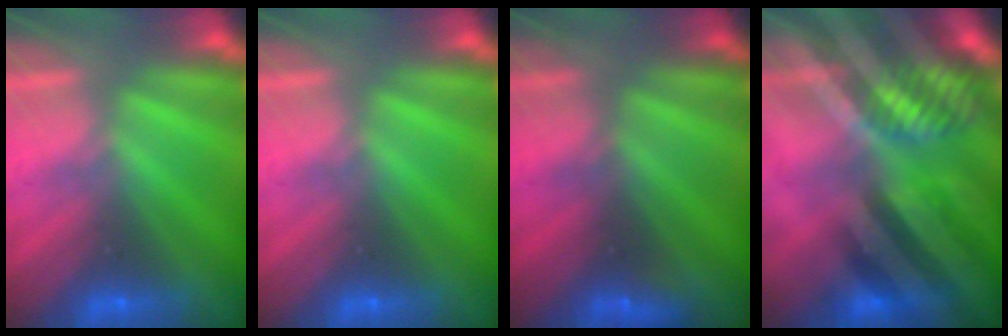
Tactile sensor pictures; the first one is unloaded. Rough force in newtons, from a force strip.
{"total": 0.0}
{"total": 1.4}
{"total": 8.0}